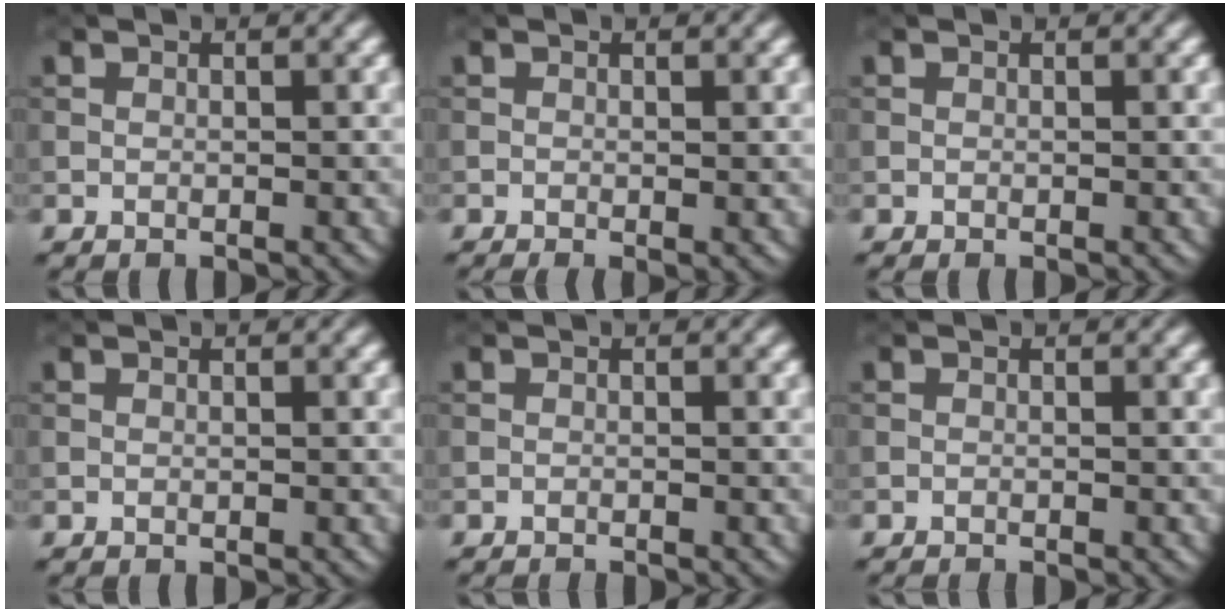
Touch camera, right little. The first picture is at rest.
{"total": 1.0, "force": [-0.2, 0.3, 0.9], "torque": [-0.022, -0.002, -0.006]}
{"total": 0.0}
{"total": 0.0}
{"total": 1.1, "force": [-1.1, -0.2, 0.3], "torque": [-0.005, -0.011, -0.020]}
{"total": 1.1, "force": [-1.0, -0.1, 0.4], "torque": [-0.006, -0.010, -0.019]}